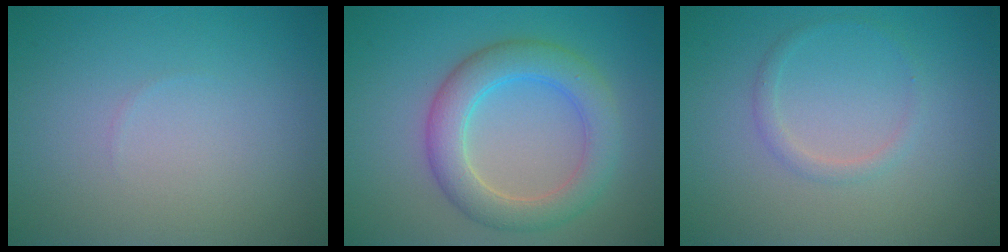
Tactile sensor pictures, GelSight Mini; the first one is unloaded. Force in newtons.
{"total": 5.2, "press": 5.1, "slide": 0.4}
{"total": 1.2, "press": 1.2, "slide": 0.1}